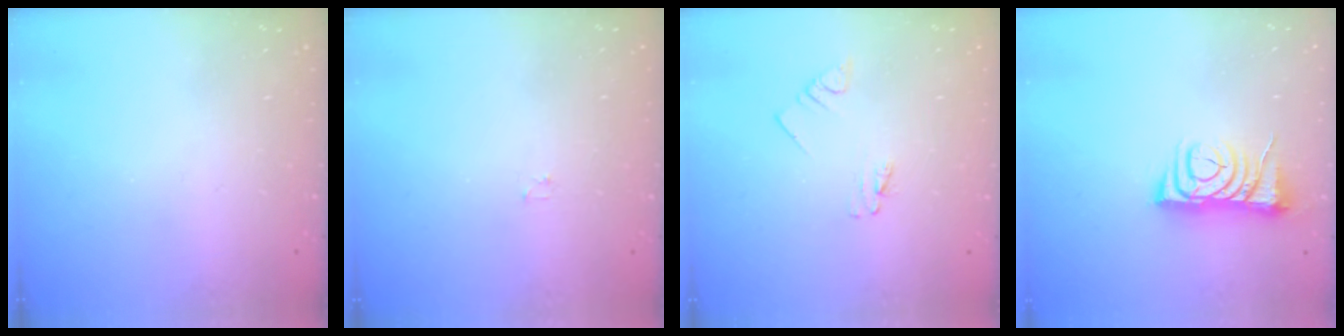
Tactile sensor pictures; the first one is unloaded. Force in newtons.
{"total": 1.2, "press": 1.2, "slide": 0.2}
{"total": 1.1, "press": 1.1, "slide": 0.0}
{"total": 7.3, "press": 7.2, "slide": 0.9}